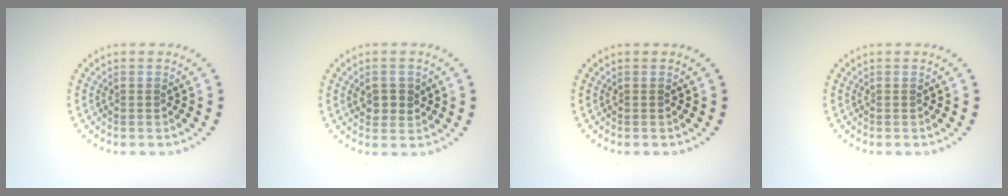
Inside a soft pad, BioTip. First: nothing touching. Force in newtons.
{"total": 2.3, "press": 2.2, "slide": 0.5}
{"total": 0.0}
{"total": 0.0}